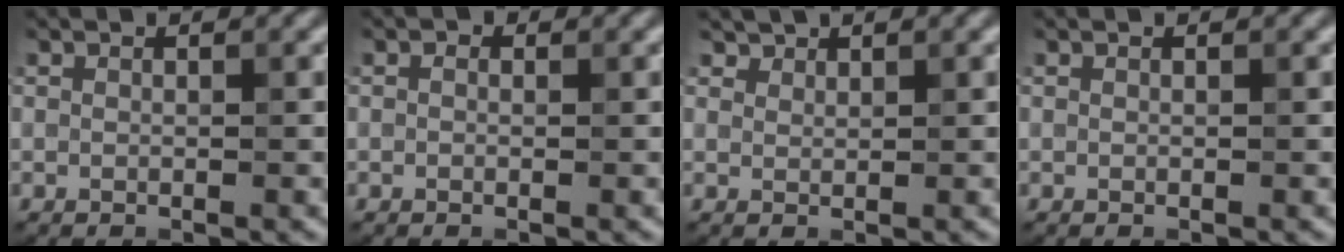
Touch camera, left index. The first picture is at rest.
{"total": 0.6, "force": [0.1, 0.5, 0.3], "torque": [-0.003, -0.005, -0.003]}
{"total": 1.7, "force": [1.6, 0.6, 0.3], "torque": [-0.009, -0.006, 0.037]}
{"total": 0.0}